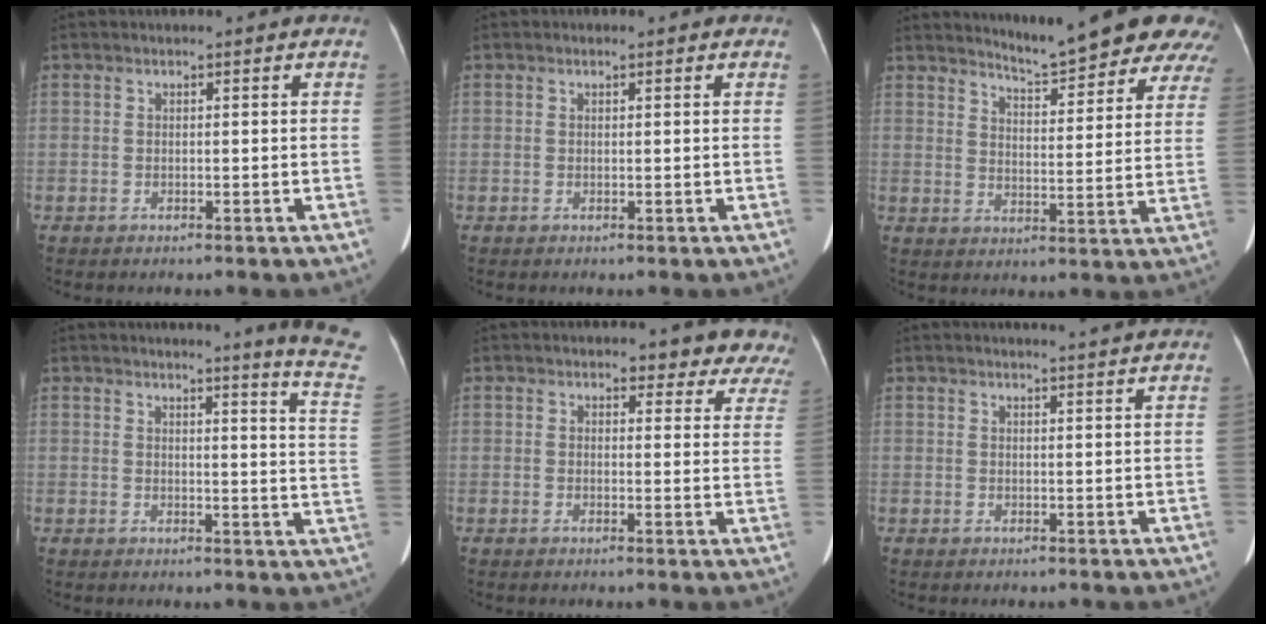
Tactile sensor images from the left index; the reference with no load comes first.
{"total": 0.5, "force": [0.3, 0.4, 0.3], "torque": [-0.005, 0.002, 0.001]}
{"total": 14.7, "force": [13.6, 1.8, 5.3], "torque": [-0.056, -0.039, 0.160]}
{"total": 10.3, "force": [9.7, -2.3, 2.9], "torque": [-0.033, -0.101, 0.087]}
{"total": 8.1, "force": [7.5, 2.7, 1.1], "torque": [0.032, -0.016, 0.050]}
{"total": 5.2, "force": [4.9, -0.6, 1.7], "torque": [-0.021, 0.003, 0.046]}